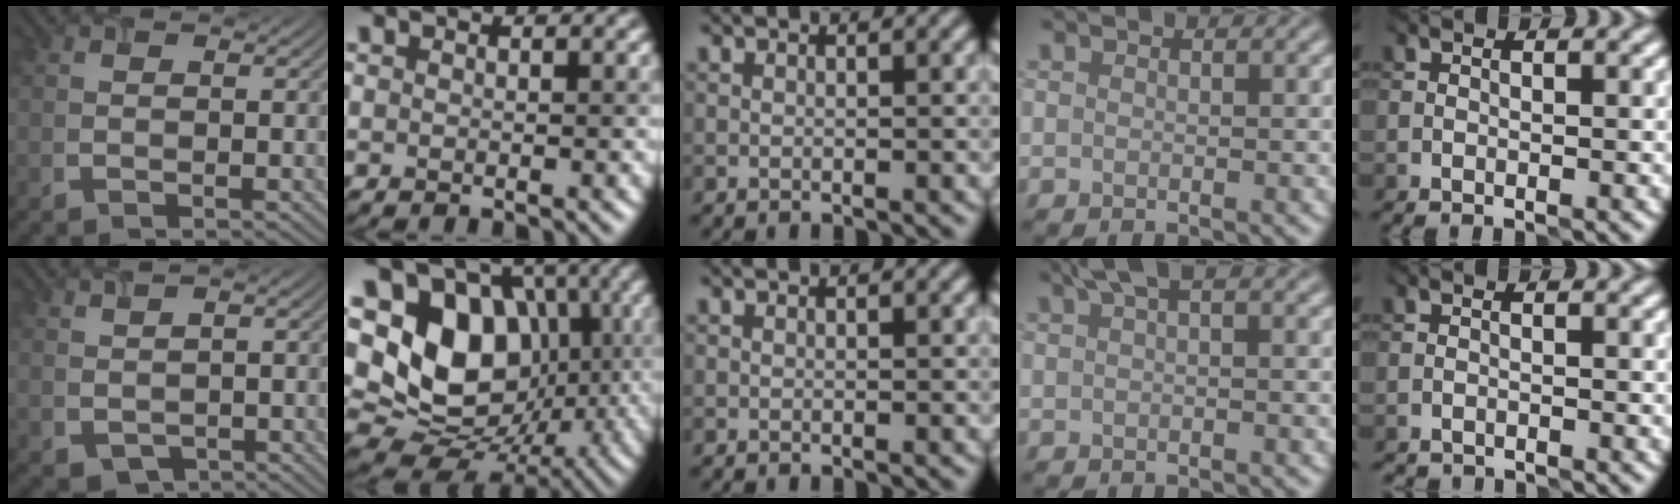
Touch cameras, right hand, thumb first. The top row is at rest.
{"thumb": {"total": 2.5, "force": [0.0, 1.9, 1.7], "torque": [-0.036, -0.010, 0.009]}, "index": {"total": 13.7, "force": [1.4, 10.5, 8.6], "torque": [-0.144, 0.001, 0.017]}, "ring": {"total": 1.5, "force": [0.9, 0.4, 1.2], "torque": [-0.019, 0.009, 0.016]}, "little": {"total": 1.0, "force": [-1.0, 0.1, -0.2], "torque": [0.006, -0.004, -0.023]}}